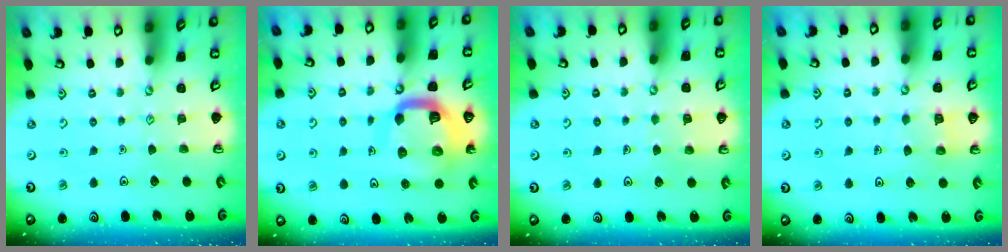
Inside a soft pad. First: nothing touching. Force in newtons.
{"total": 13.6, "press": 13.5, "slide": 1.6}
{"total": 3.9, "press": 3.9, "slide": 0.3}
{"total": 4.1, "press": 4.1, "slide": 0.4}